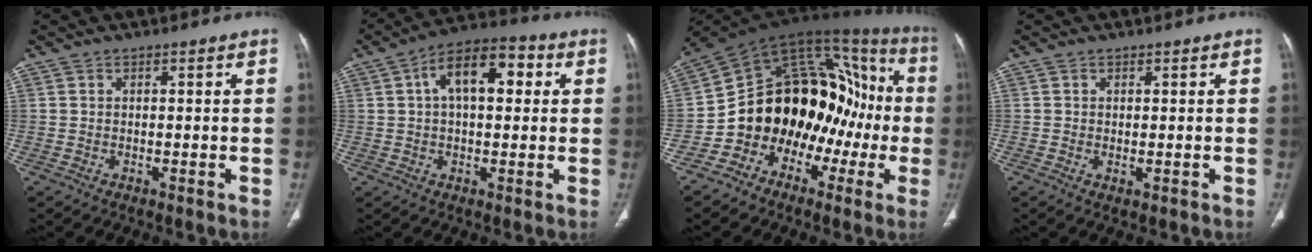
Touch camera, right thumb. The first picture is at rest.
{"total": 12.4, "force": [3.1, 6.5, 10.1], "torque": [-0.149, 0.028, 0.042]}
{"total": 22.1, "force": [-5.6, 15.5, 14.8], "torque": [-0.161, 0.118, -0.089]}
{"total": 1.2, "force": [-0.2, 0.5, 1.0], "torque": [-0.022, -0.005, 0.001]}